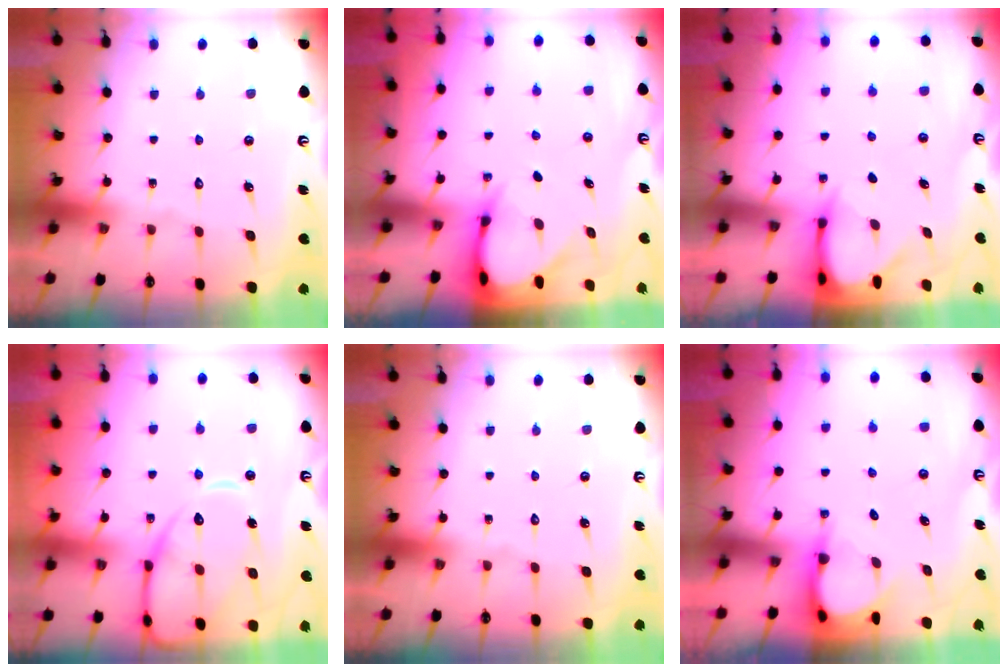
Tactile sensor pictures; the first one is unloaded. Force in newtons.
{"total": 4.0, "press": 4.0, "slide": 0.3}
{"total": 3.7, "press": 3.7, "slide": 0.3}
{"total": 15.3, "press": 15.2, "slide": 1.5}
{"total": 0.0}
{"total": 3.8, "press": 3.8, "slide": 0.2}